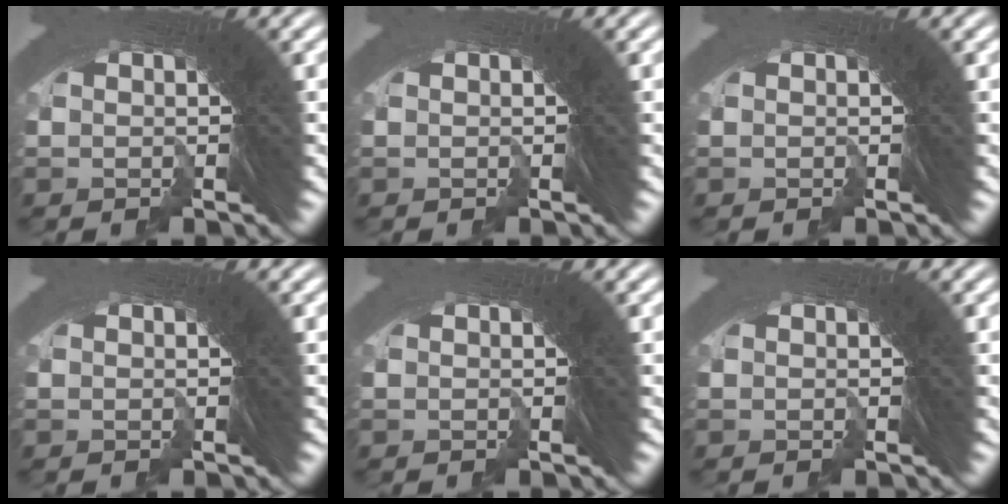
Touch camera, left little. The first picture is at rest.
{"total": 0.0}
{"total": 0.0}
{"total": 0.0}
{"total": 0.0}
{"total": 0.0}